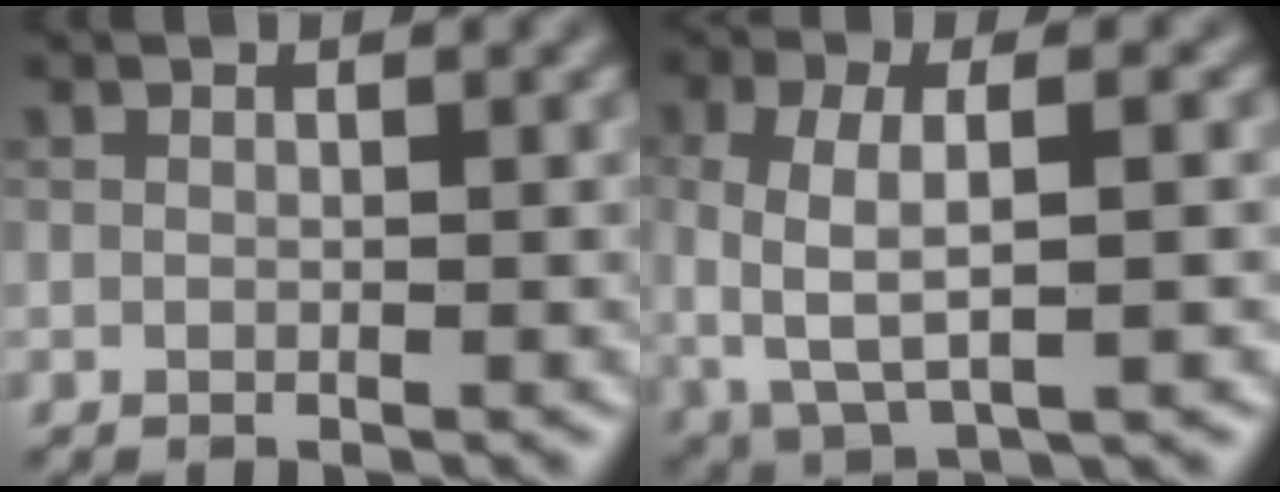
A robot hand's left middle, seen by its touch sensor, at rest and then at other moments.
{"total": 5.4, "force": [-0.1, 2.1, 5.0], "torque": [-0.104, -0.001, 0.000]}